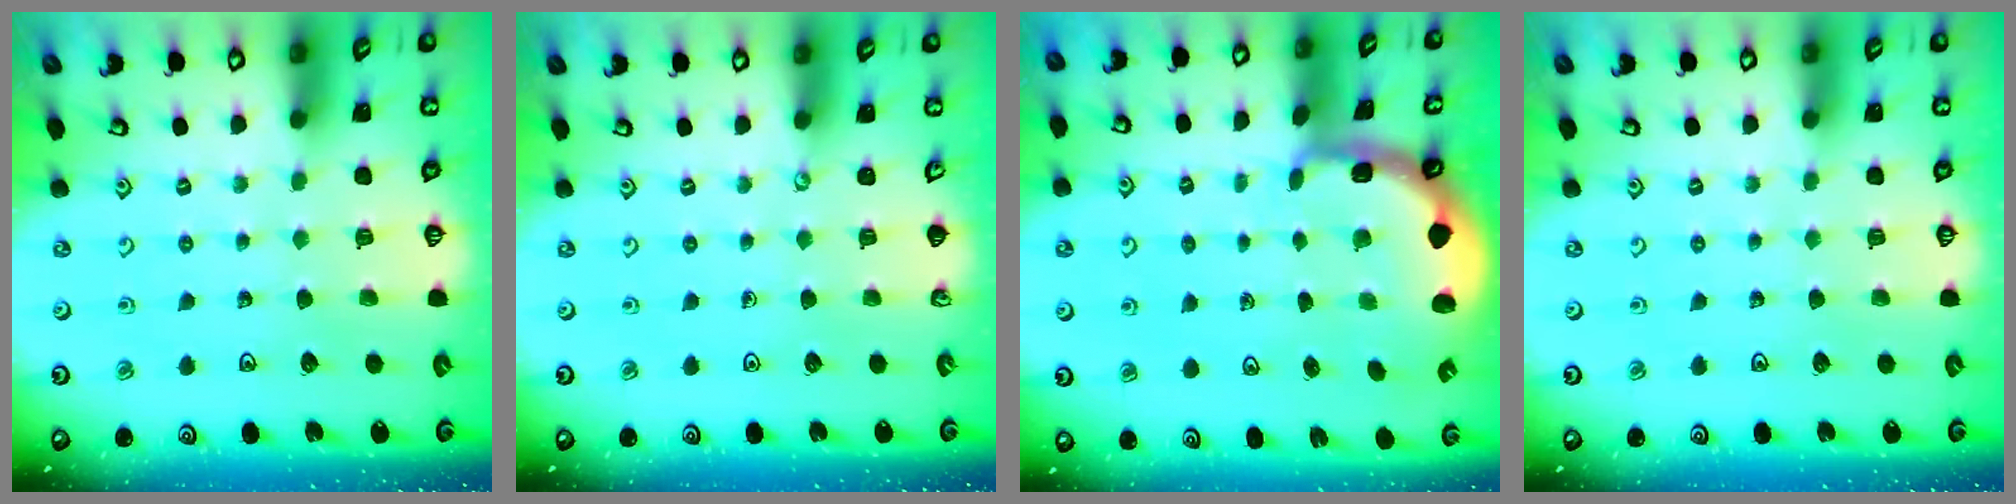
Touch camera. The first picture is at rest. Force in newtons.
{"total": 0.0}
{"total": 2.3, "press": 2.2, "slide": 0.7}
{"total": 0.0}